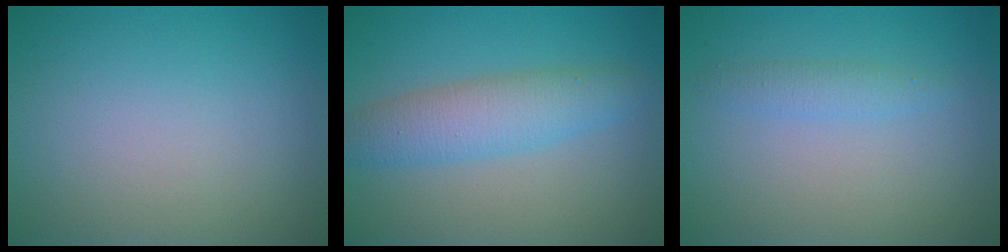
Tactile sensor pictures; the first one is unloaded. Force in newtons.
{"total": 4.3, "press": 4.3, "slide": 0.1}
{"total": 1.5, "press": 1.4, "slide": 0.1}